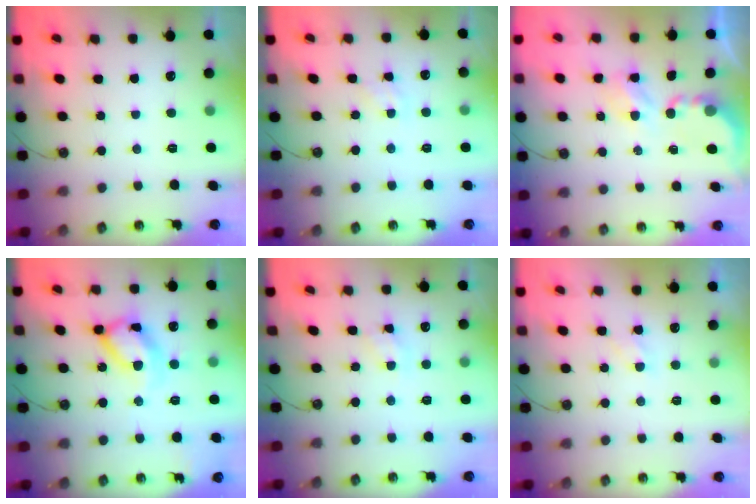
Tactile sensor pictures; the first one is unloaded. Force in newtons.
{"total": 1.4, "press": 1.4, "slide": 0.2}
{"total": 4.0, "press": 4.0, "slide": 0.1}
{"total": 15.4, "press": 15.4, "slide": 0.6}
{"total": 3.2, "press": 3.2, "slide": 0.5}
{"total": 4.9, "press": 4.8, "slide": 0.6}